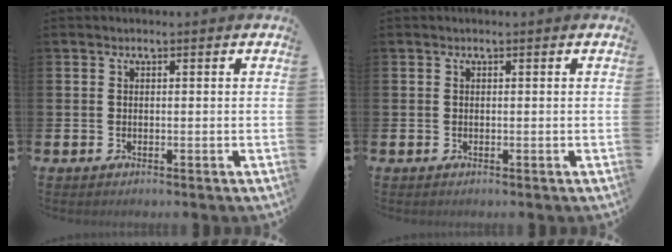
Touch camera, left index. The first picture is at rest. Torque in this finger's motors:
{"motor_torque": [0.02, 0.03, -0.02, -0.01]}